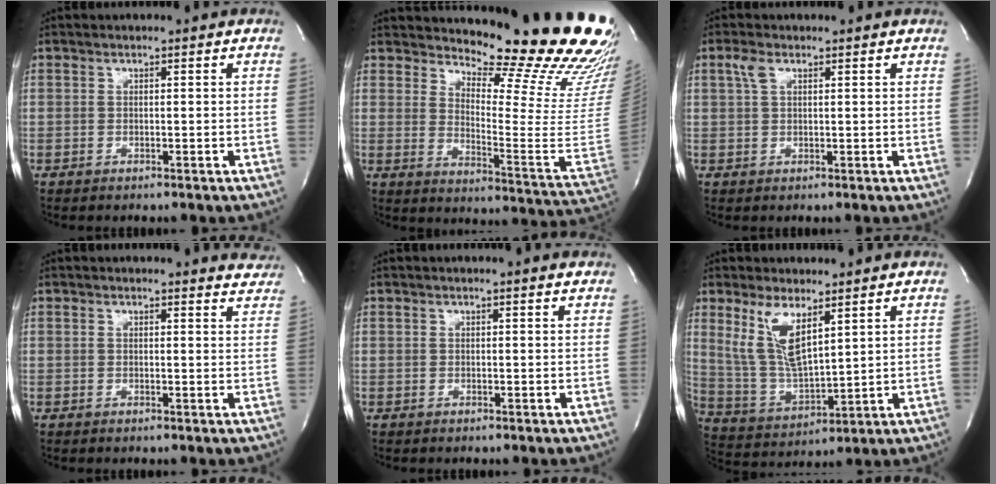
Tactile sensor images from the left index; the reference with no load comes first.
{"total": 23.9, "force": [21.1, 2.9, 10.8], "torque": [-0.153, -0.137, 0.251]}
{"total": 2.1, "force": [1.2, 0.8, 1.5], "torque": [-0.043, 0.011, 0.028]}
{"total": 5.2, "force": [5.2, 0.8, 0.3], "torque": [0.007, -0.025, 0.028]}
{"total": 1.4, "force": [1.3, -0.2, 0.5], "torque": [-0.019, 0.002, 0.013]}
{"total": 9.3, "force": [5.0, 2.6, 7.4], "torque": [-0.160, -0.005, 0.111]}